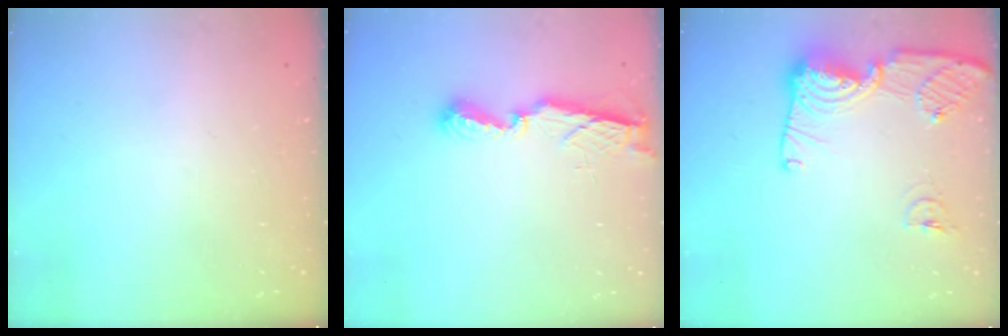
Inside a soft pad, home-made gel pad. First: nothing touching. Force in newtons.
{"total": 7.2, "press": 7.2, "slide": 0.2}
{"total": 13.9, "press": 13.8, "slide": 1.5}